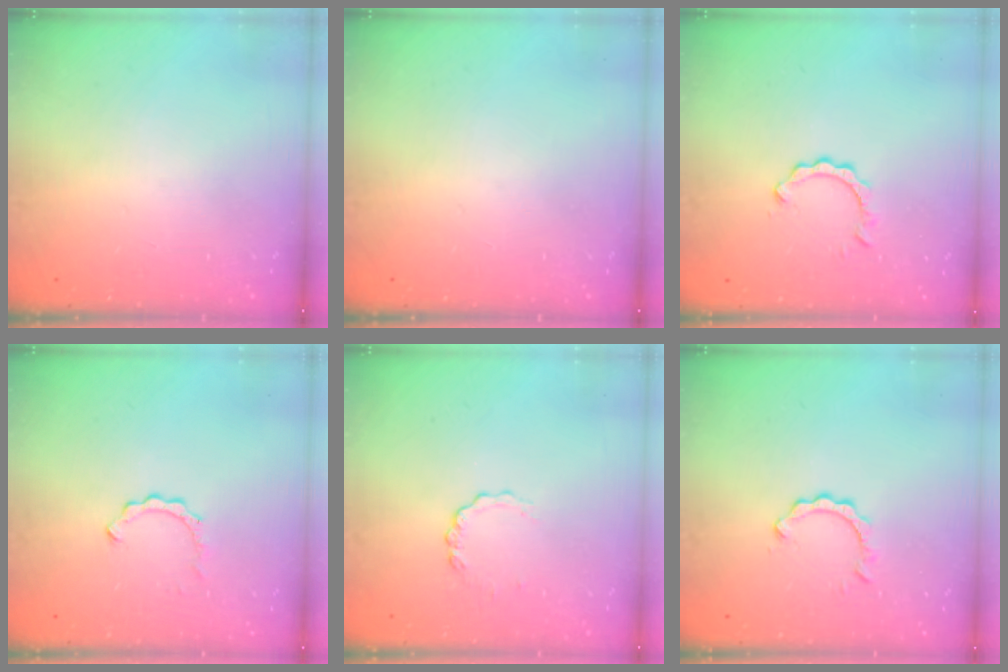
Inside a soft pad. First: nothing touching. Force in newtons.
{"total": 0.0}
{"total": 2.8, "press": 2.8, "slide": 0.3}
{"total": 2.3, "press": 2.3, "slide": 0.2}
{"total": 2.8, "press": 2.8, "slide": 0.3}
{"total": 2.8, "press": 2.8, "slide": 0.3}